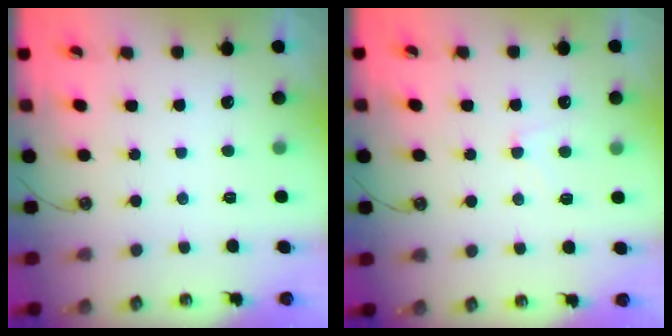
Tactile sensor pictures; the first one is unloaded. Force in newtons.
{"total": 1.3, "press": 1.2, "slide": 0.6}